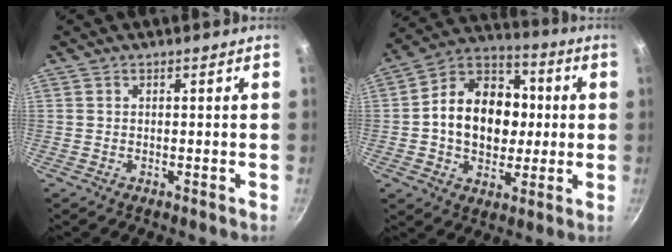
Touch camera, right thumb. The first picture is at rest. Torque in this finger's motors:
{"motor_torque": [-0.02, 0.66, 0.37, 0.32, 0.12]}